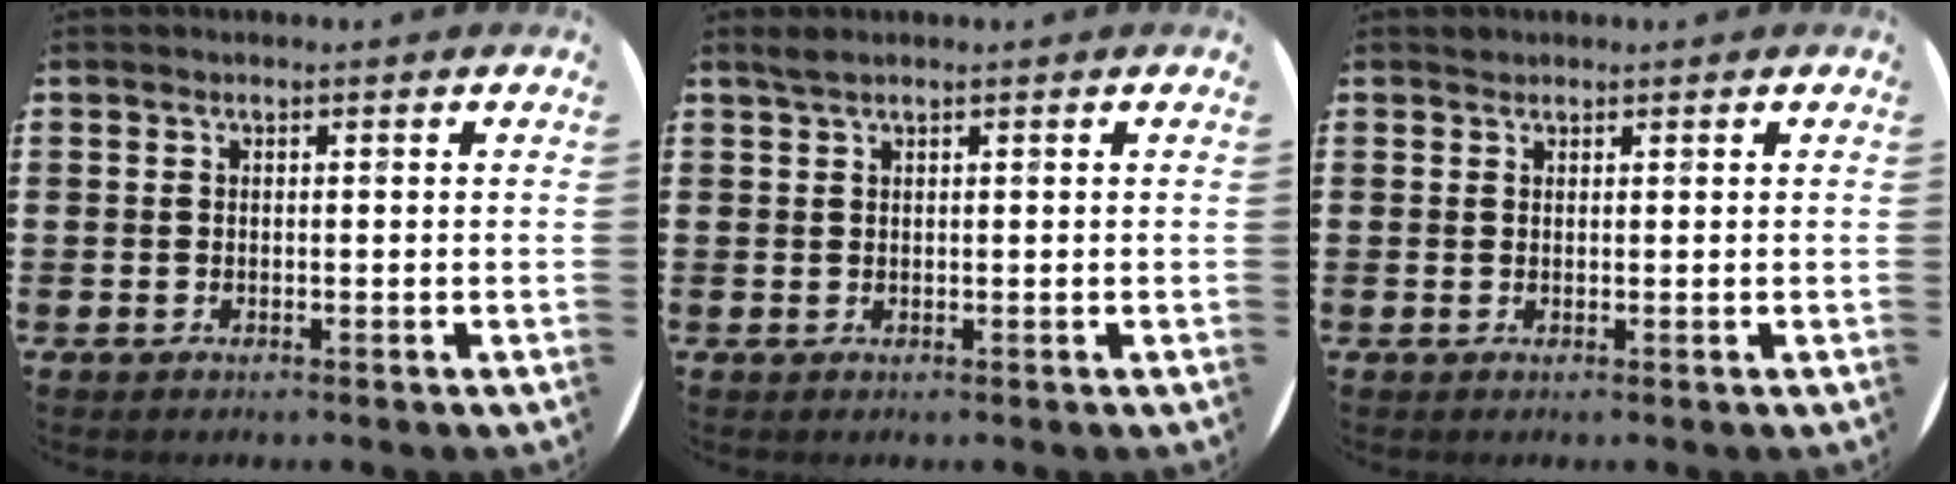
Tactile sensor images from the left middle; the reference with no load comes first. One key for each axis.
{"total": 1.1, "fx": 0.9, "fy": -0.1, "fz": 0.6, "tx": -0.013, "ty": 0.002, "tz": 0.017}
{"total": 0.6, "fx": 0.5, "fy": 0.2, "fz": -0.1, "tx": 0.003, "ty": 0.004, "tz": 0.010}